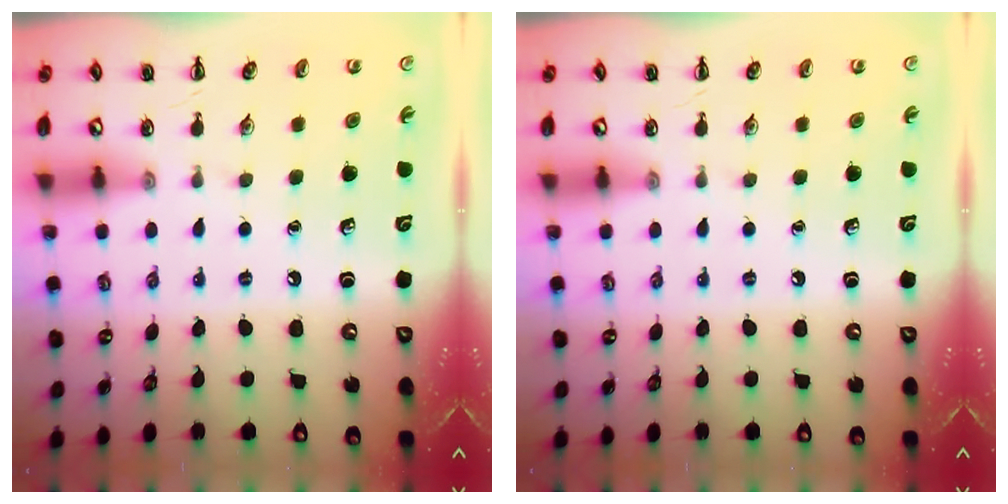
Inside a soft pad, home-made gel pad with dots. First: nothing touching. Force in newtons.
{"total": 0.0}